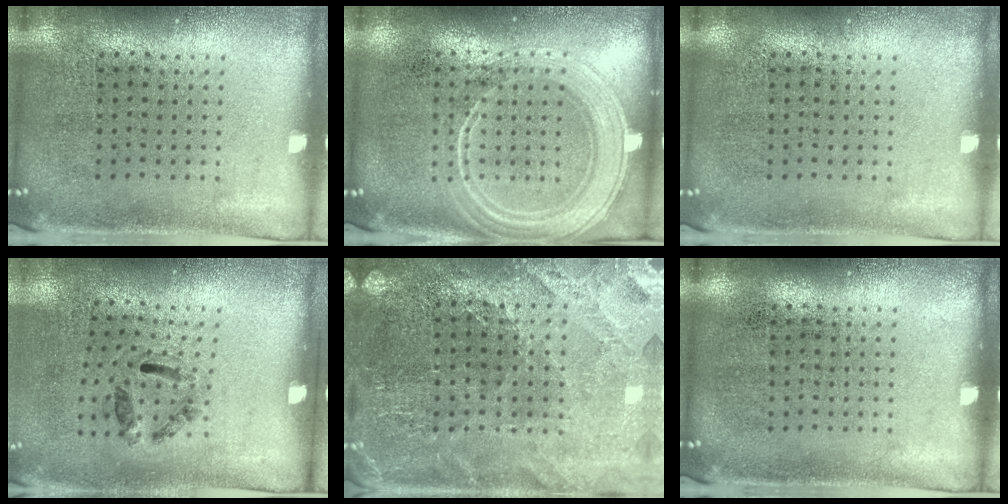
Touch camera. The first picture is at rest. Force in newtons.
{"total": 2.2, "press": 2.1, "slide": 0.4}
{"total": 0.0}
{"total": 1.3, "press": 0.6, "slide": 1.1}
{"total": 1.7, "press": 1.7, "slide": 0.2}
{"total": 0.0}